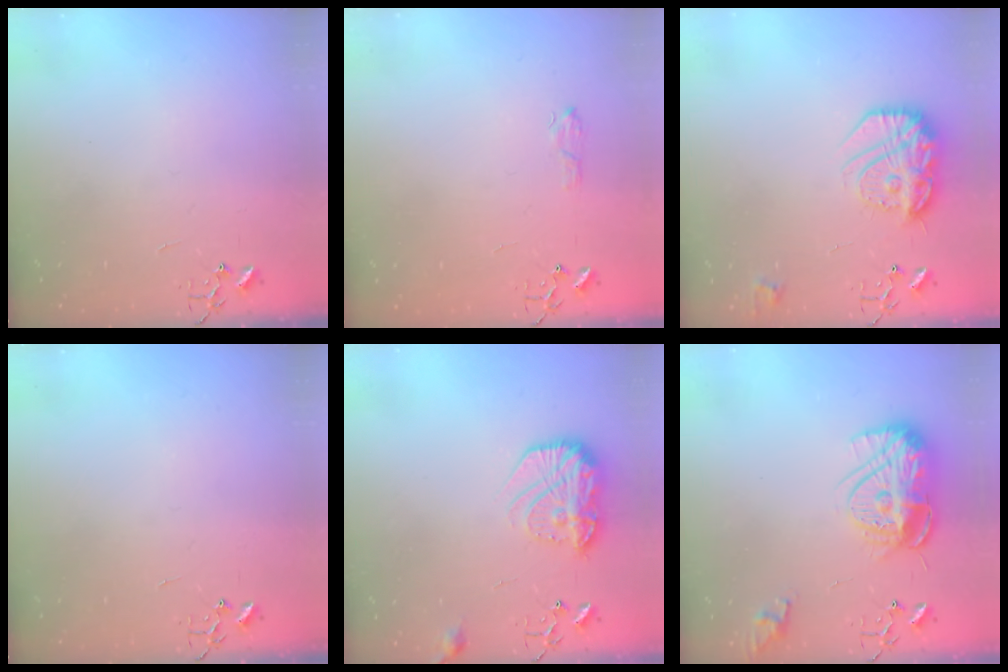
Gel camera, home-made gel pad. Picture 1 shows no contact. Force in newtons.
{"total": 5.5, "press": 5.5, "slide": 0.8}
{"total": 18.0, "press": 18.0, "slide": 1.3}
{"total": 0.0}
{"total": 15.3, "press": 15.2, "slide": 1.0}
{"total": 15.8, "press": 15.7, "slide": 1.4}